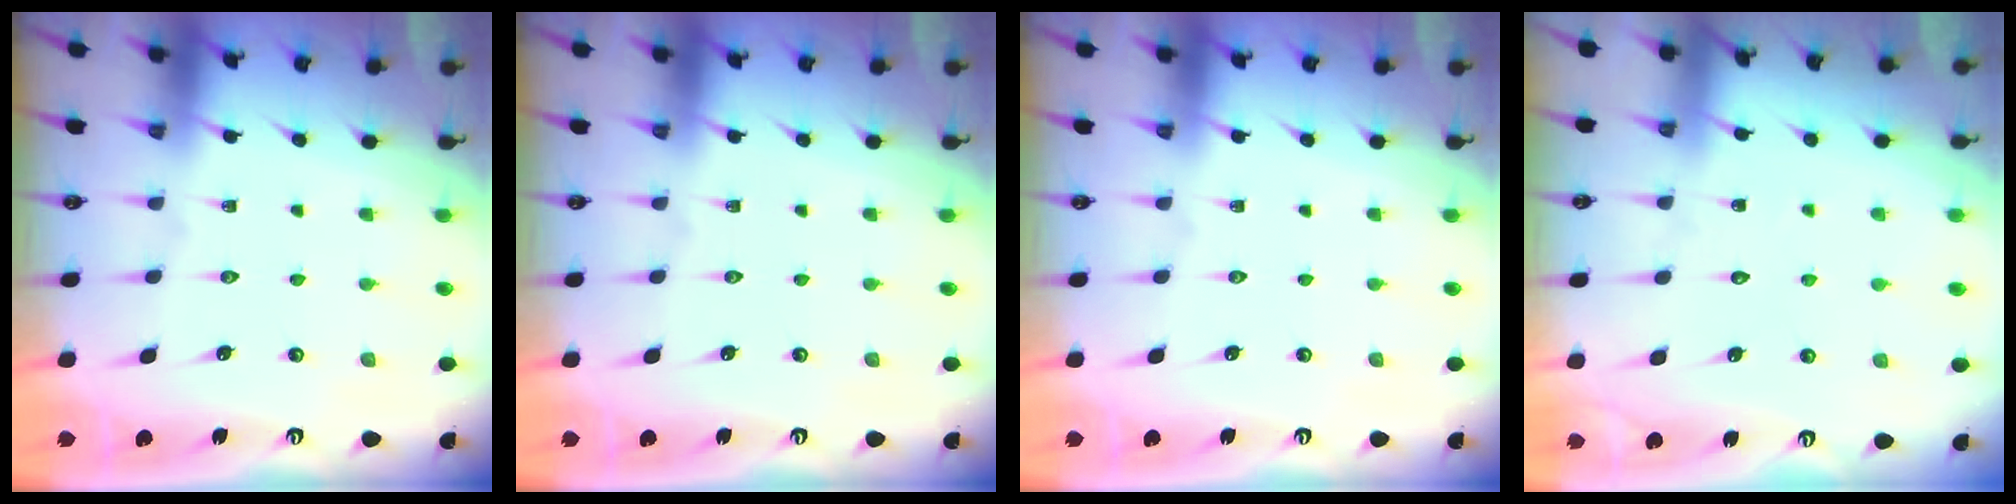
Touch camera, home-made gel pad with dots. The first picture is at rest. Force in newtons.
{"total": 0.0}
{"total": 0.0}
{"total": 3.5, "press": 3.4, "slide": 0.3}